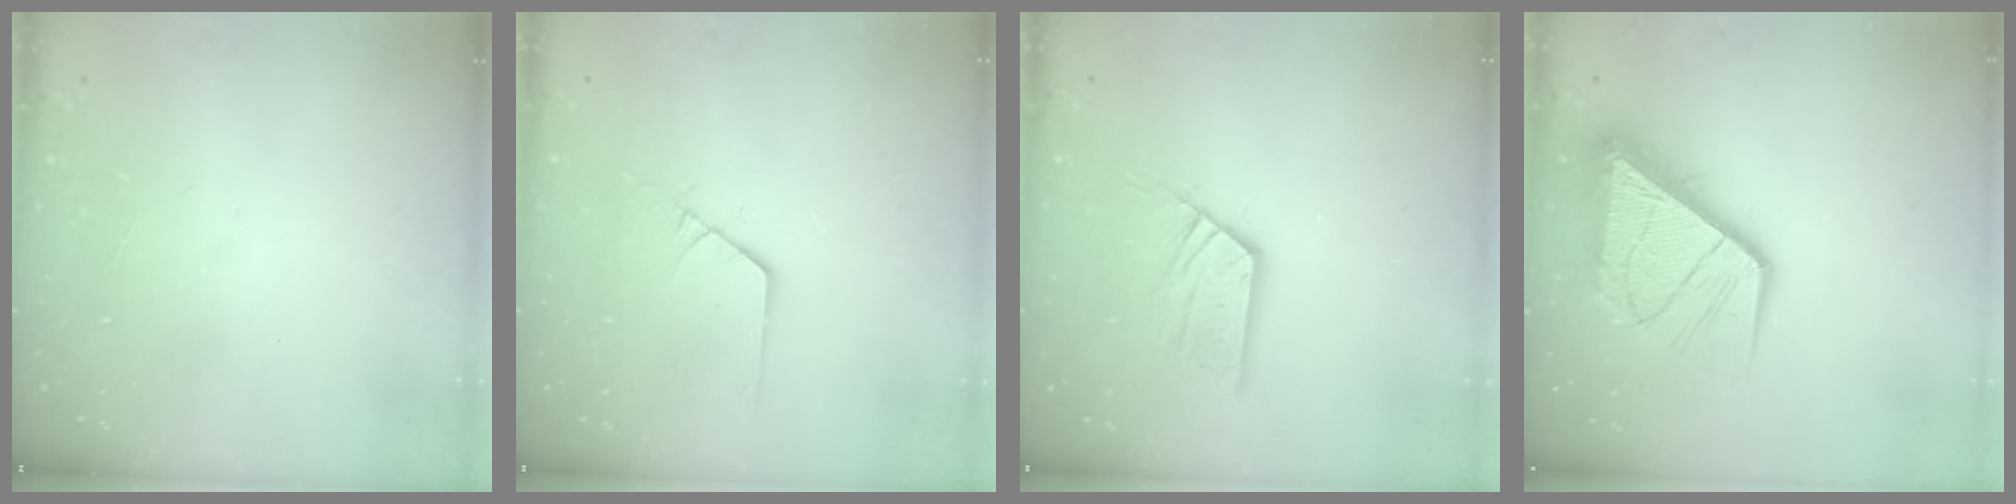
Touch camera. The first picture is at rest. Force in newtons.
{"total": 1.3, "press": 1.3, "slide": 0.2}
{"total": 9.3, "press": 9.3, "slide": 0.6}
{"total": 16.5, "press": 16.4, "slide": 2.0}